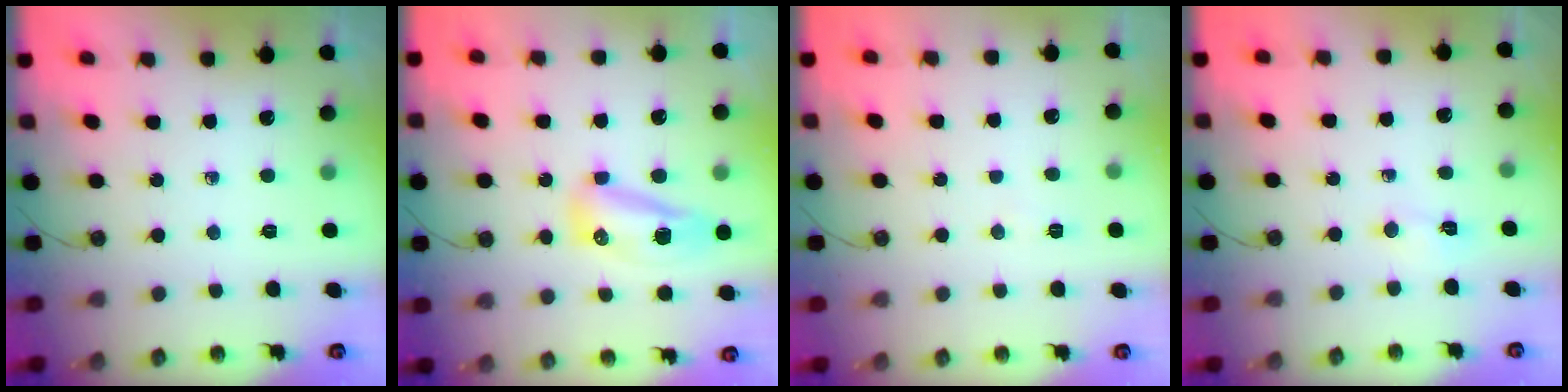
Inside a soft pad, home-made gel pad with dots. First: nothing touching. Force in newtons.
{"total": 11.0, "press": 9.8, "slide": 5.0}
{"total": 3.9, "press": 3.8, "slide": 1.0}
{"total": 2.3, "press": 2.3, "slide": 0.5}